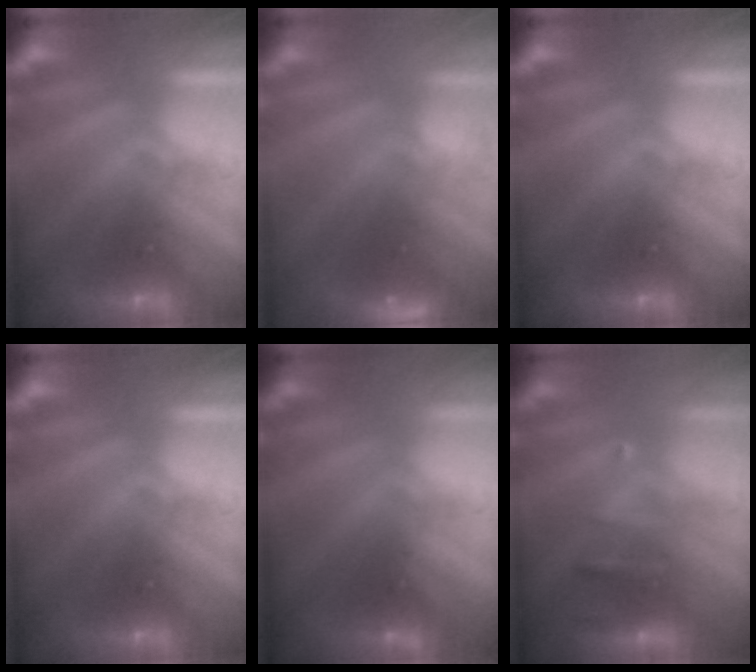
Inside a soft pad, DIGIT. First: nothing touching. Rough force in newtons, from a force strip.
{"total": 2.6}
{"total": 0.0}
{"total": 0.0}
{"total": 4.5}
{"total": 2.5}